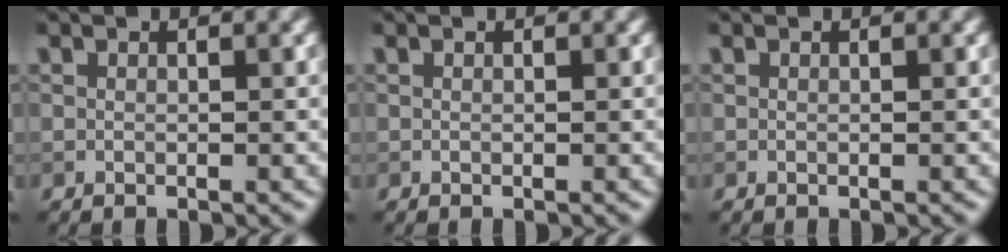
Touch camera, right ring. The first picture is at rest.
{"total": 0.0}
{"total": 0.0}